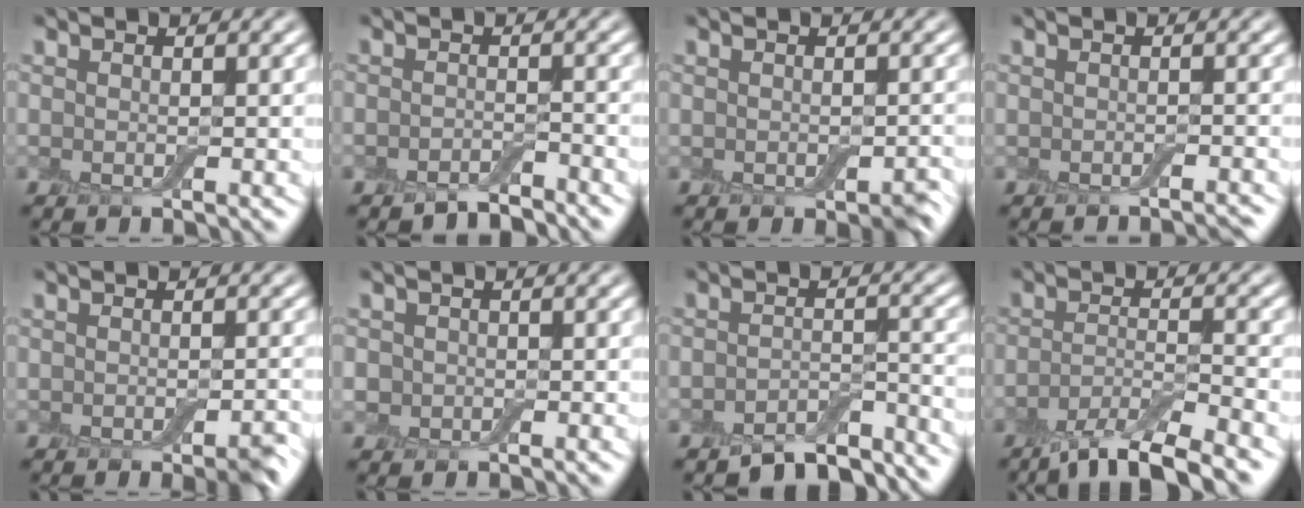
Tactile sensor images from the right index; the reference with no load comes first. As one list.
[{"total": 2.1, "force": [-2.0, 0.3, 0.6], "torque": [-0.006, 0.004, -0.035]}, {"total": 1.5, "force": [-0.7, 0.7, 1.1], "torque": [-0.018, -0.007, -0.006]}, {"total": 1.4, "force": [-1.3, 0.1, 0.6], "torque": [0.000, -0.002, -0.018]}, {"total": 2.0, "force": [-1.2, 0.6, 1.6], "torque": [-0.023, -0.005, -0.015]}, {"total": 1.3, "force": [-0.1, 1.3, 0.4], "torque": [-0.004, -0.003, -0.007]}, {"total": 5.3, "force": [-4.7, 1.5, 2.1], "torque": [-0.027, -0.005, -0.069]}, {"total": 5.7, "force": [-4.3, 1.2, 3.6], "torque": [-0.059, -0.006, -0.081]}]